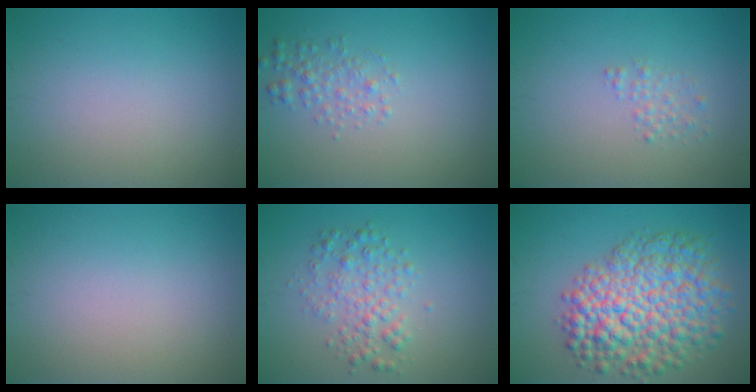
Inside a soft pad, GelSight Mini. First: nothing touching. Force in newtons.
{"total": 1.8, "press": 1.8, "slide": 0.0}
{"total": 1.2, "press": 1.2, "slide": 0.0}
{"total": 0.0}
{"total": 3.0, "press": 3.0, "slide": 0.1}
{"total": 9.6, "press": 9.6, "slide": 0.3}